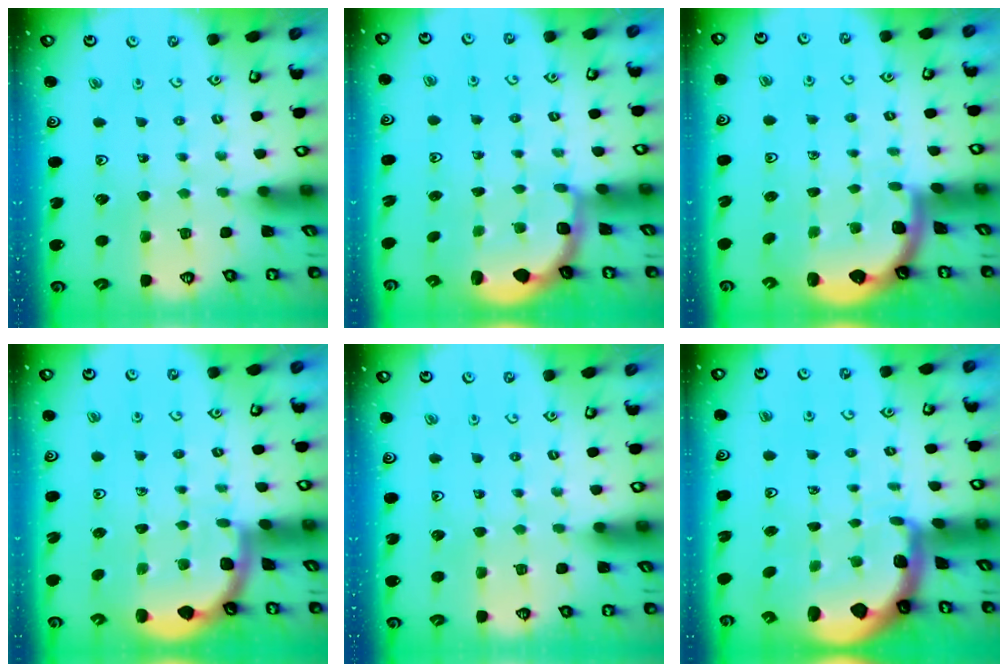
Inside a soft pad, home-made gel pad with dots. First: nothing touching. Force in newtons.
{"total": 2.3, "press": 2.2, "slide": 0.6}
{"total": 1.4, "press": 1.4, "slide": 0.1}
{"total": 1.8, "press": 1.7, "slide": 0.0}
{"total": 0.0}
{"total": 1.9, "press": 1.8, "slide": 0.5}